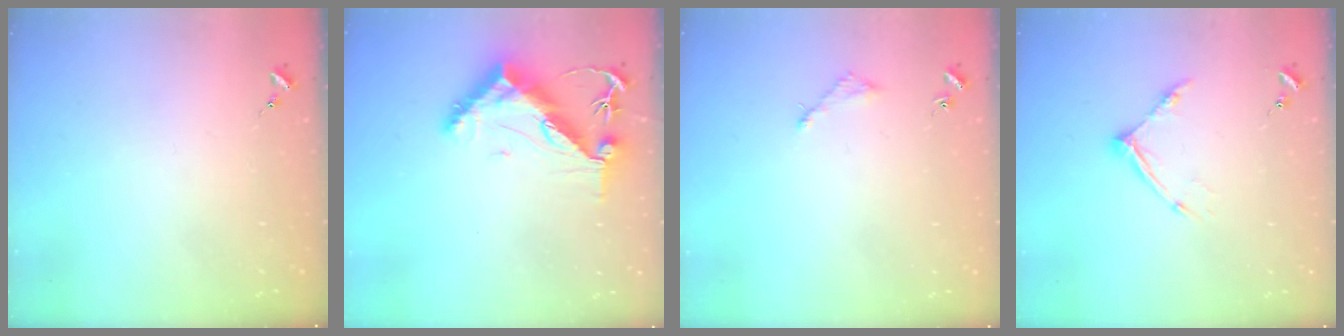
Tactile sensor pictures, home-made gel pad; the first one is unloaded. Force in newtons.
{"total": 11.0, "press": 10.9, "slide": 1.0}
{"total": 3.0, "press": 3.0, "slide": 0.4}
{"total": 10.0, "press": 9.9, "slide": 0.7}